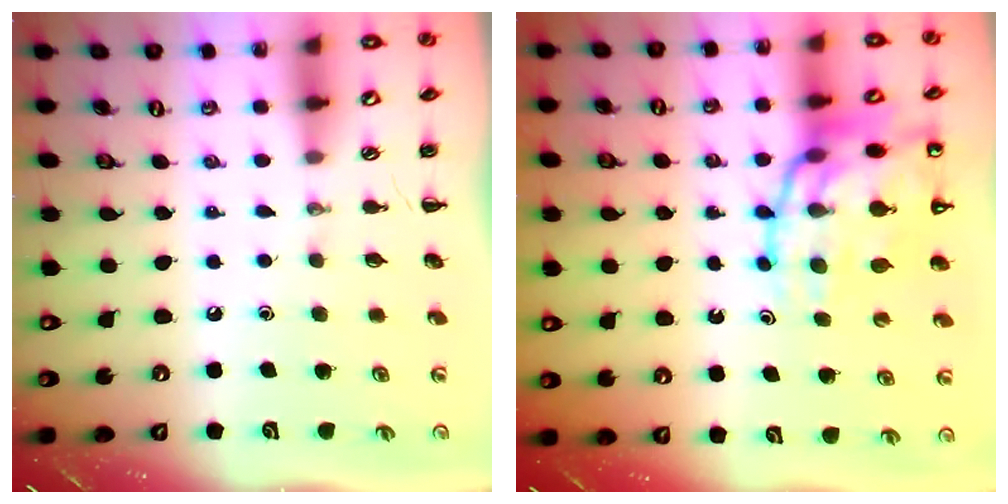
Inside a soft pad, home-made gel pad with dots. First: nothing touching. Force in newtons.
{"total": 21.6, "press": 21.2, "slide": 3.9}